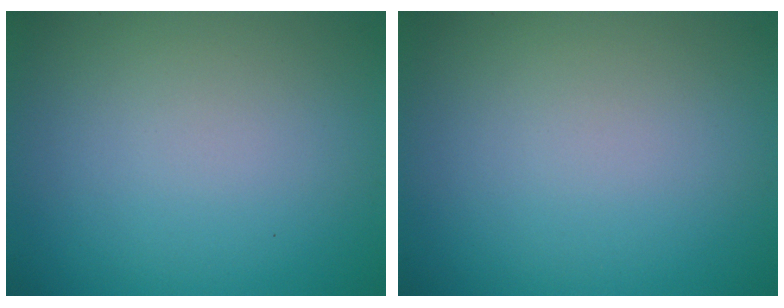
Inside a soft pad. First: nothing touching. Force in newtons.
{"total": 0.0}